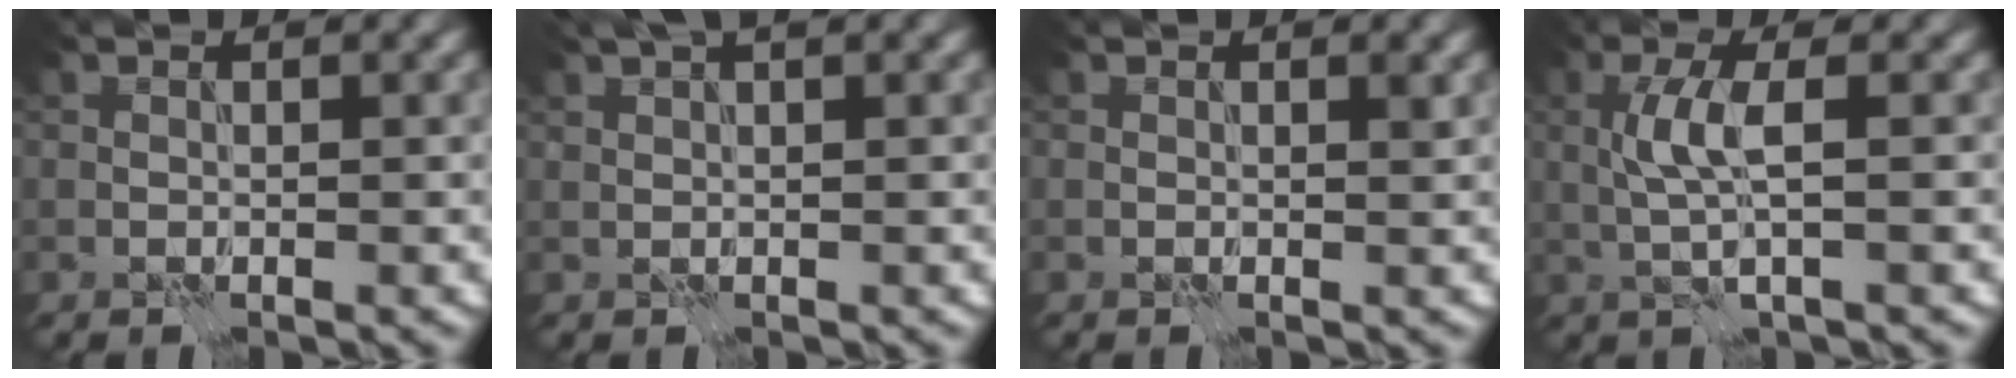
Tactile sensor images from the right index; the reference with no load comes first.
{"total": 2.9, "force": [2.1, 0.7, 1.9], "torque": [-0.027, 0.003, 0.026]}
{"total": 0.6, "force": [0.4, 0.1, 0.5], "torque": [-0.006, -0.002, 0.004]}
{"total": 3.3, "force": [0.3, 0.5, 3.3], "torque": [-0.070, 0.004, 0.006]}